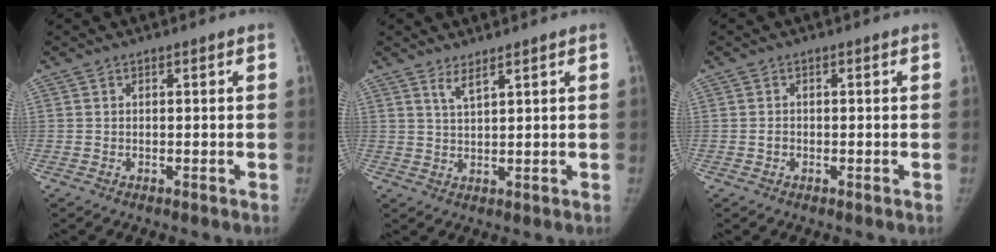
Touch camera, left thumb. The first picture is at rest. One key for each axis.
{"total": 2.6, "fx": 1.9, "fy": 0.3, "fz": 1.6, "tx": -0.035, "ty": -0.016, "tz": 0.042}
{"total": 0.9, "fx": -0.4, "fy": 0.8, "fz": 0.4, "tx": -0.003, "ty": 0.003, "tz": -0.006}